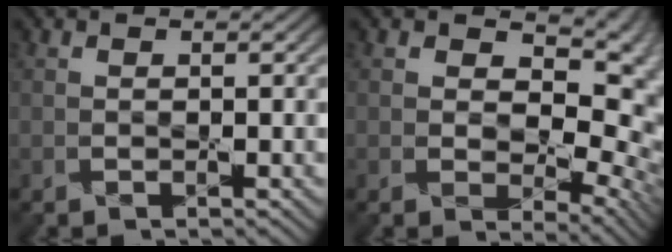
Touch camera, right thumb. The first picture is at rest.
{"total": 13.8, "force": [2.4, 8.3, 10.7], "torque": [-0.143, 0.002, 0.053]}